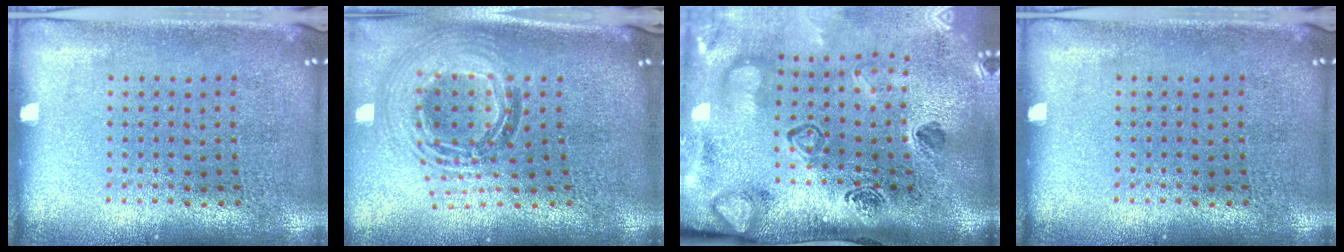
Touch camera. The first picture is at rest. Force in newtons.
{"total": 1.6, "press": 1.4, "slide": 0.8}
{"total": 3.6, "press": 2.7, "slide": 2.4}
{"total": 0.0}